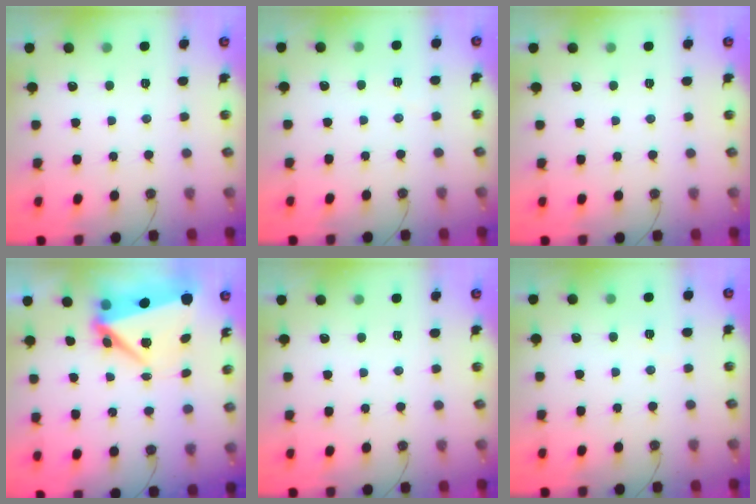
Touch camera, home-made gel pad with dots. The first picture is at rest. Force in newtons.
{"total": 2.9, "press": 1.9, "slide": 2.2}
{"total": 0.0}
{"total": 8.4, "press": 8.2, "slide": 1.8}
{"total": 0.0}
{"total": 2.9, "press": 2.1, "slide": 2.1}